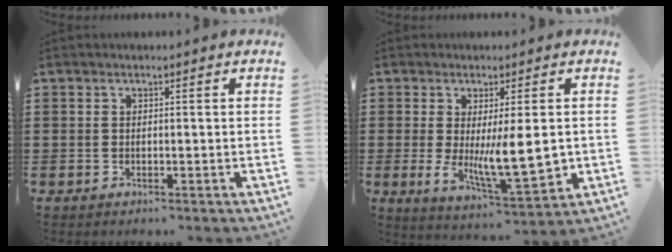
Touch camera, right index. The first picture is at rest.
{"total": 10.8, "force": [0.1, 3.1, 10.3], "torque": [-0.189, -0.026, 0.004]}